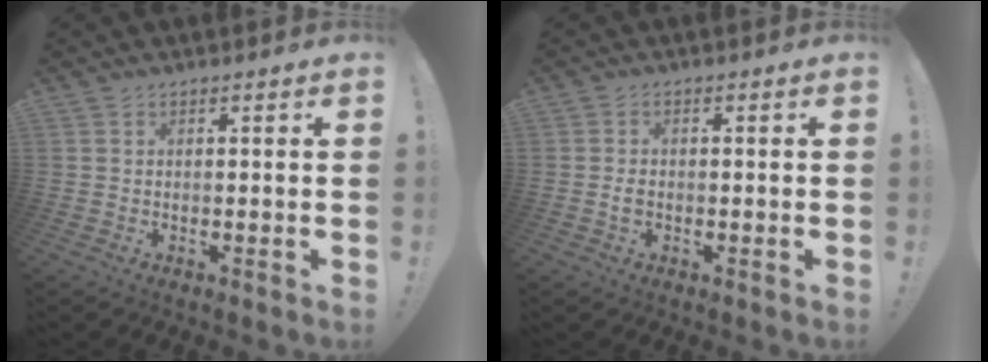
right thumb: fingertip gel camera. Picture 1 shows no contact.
{"total": 1.9, "force": [-0.8, 1.2, 1.2], "torque": [-0.022, 0.006, -0.013]}